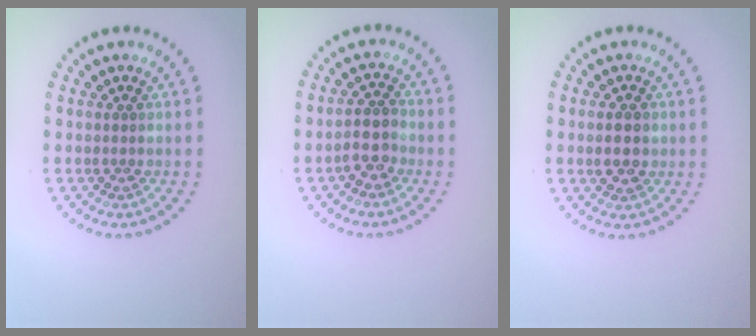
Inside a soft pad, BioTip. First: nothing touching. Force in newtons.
{"total": 2.5, "press": 2.3, "slide": 0.9}
{"total": 2.5, "press": 2.5, "slide": 0.2}